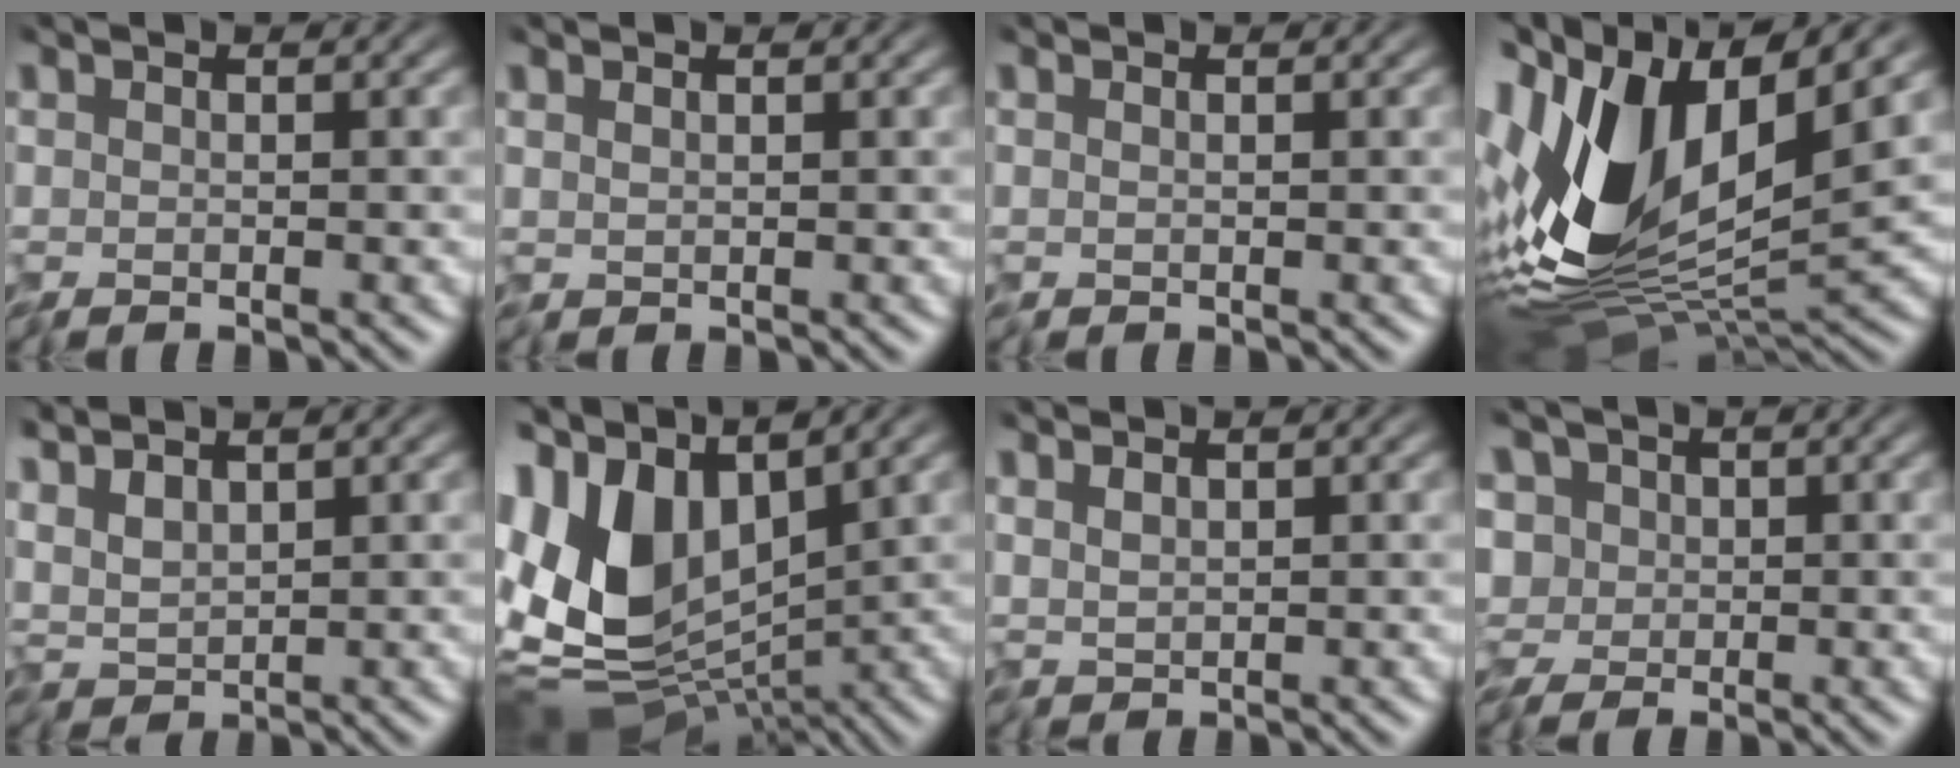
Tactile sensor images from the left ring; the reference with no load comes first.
{"total": 0.6, "force": [0.3, 0.1, 0.5], "torque": [-0.011, 0.000, 0.006]}
{"total": 0.0}
{"total": 13.8, "force": [1.6, 6.8, 12.0], "torque": [-0.242, -0.010, 0.018]}
{"total": 2.2, "force": [1.0, 0.8, 1.8], "torque": [-0.046, 0.002, 0.012]}
{"total": 13.9, "force": [1.5, 8.7, 10.8], "torque": [-0.217, -0.008, 0.040]}
{"total": 1.5, "force": [0.7, 0.7, 1.2], "torque": [-0.029, 0.001, 0.012]}
{"total": 4.1, "force": [-0.3, 3.3, 2.5], "torque": [-0.056, 0.017, -0.017]}